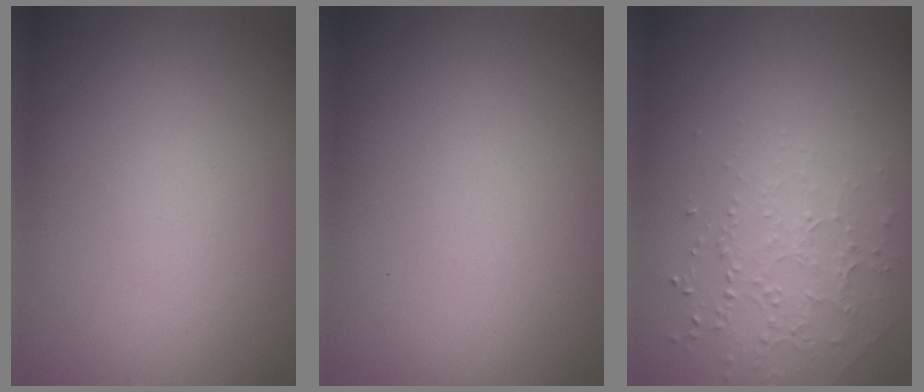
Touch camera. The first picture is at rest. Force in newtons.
{"total": 0.0}
{"total": 1.5, "press": 1.2, "slide": 0.9}